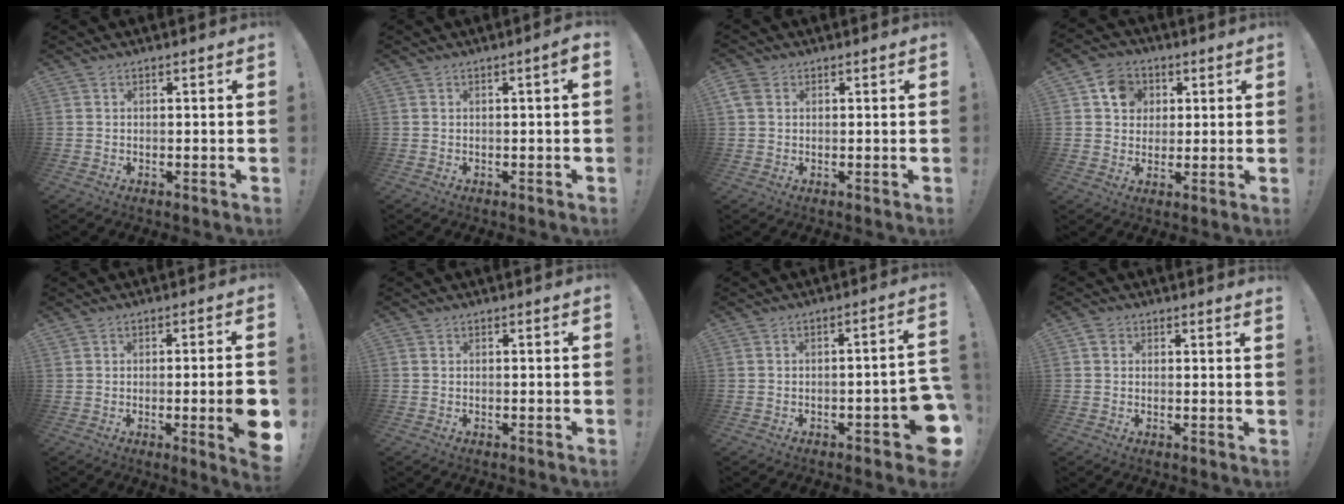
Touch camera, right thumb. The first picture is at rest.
{"total": 2.2, "force": [-0.1, -0.1, 2.2], "torque": [-0.038, 0.001, -0.004]}
{"total": 3.9, "force": [1.2, 3.1, 2.1], "torque": [-0.032, 0.003, 0.025]}
{"total": 9.4, "force": [3.1, 8.3, 3.2], "torque": [-0.045, -0.008, 0.062]}
{"total": 8.1, "force": [-1.7, 0.6, 7.9], "torque": [-0.114, -0.004, -0.025]}
{"total": 0.0}
{"total": 6.9, "force": [-3.0, 2.1, 5.9], "torque": [-0.076, 0.012, -0.043]}
{"total": 1.7, "force": [1.4, 0.8, 0.4], "torque": [0.002, -0.006, 0.024]}